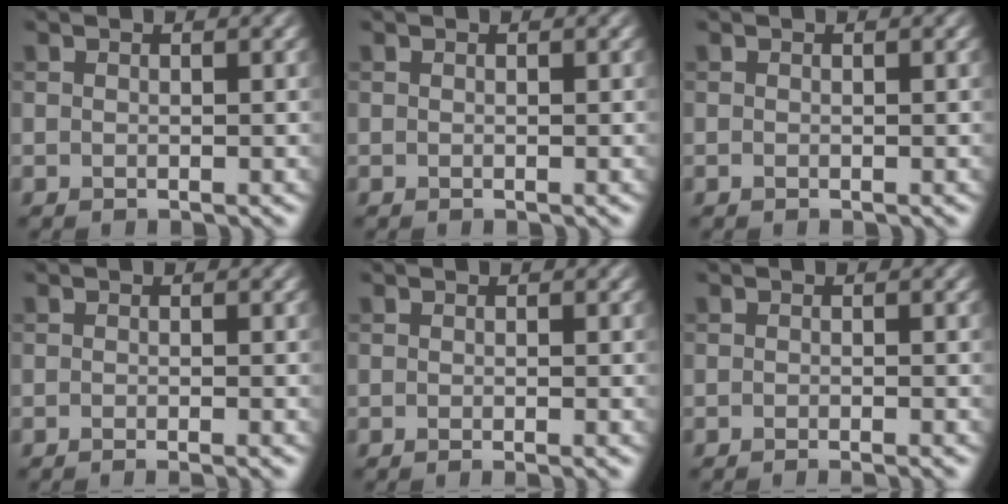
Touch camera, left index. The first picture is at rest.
{"total": 0.0}
{"total": 0.0}
{"total": 1.7, "force": [-0.9, 0.4, 1.3], "torque": [-0.004, -0.005, -0.017]}
{"total": 1.4, "force": [-0.5, 0.4, 1.2], "torque": [-0.005, -0.006, -0.011]}
{"total": 1.6, "force": [-1.1, 0.3, 1.1], "torque": [-0.005, -0.001, -0.021]}